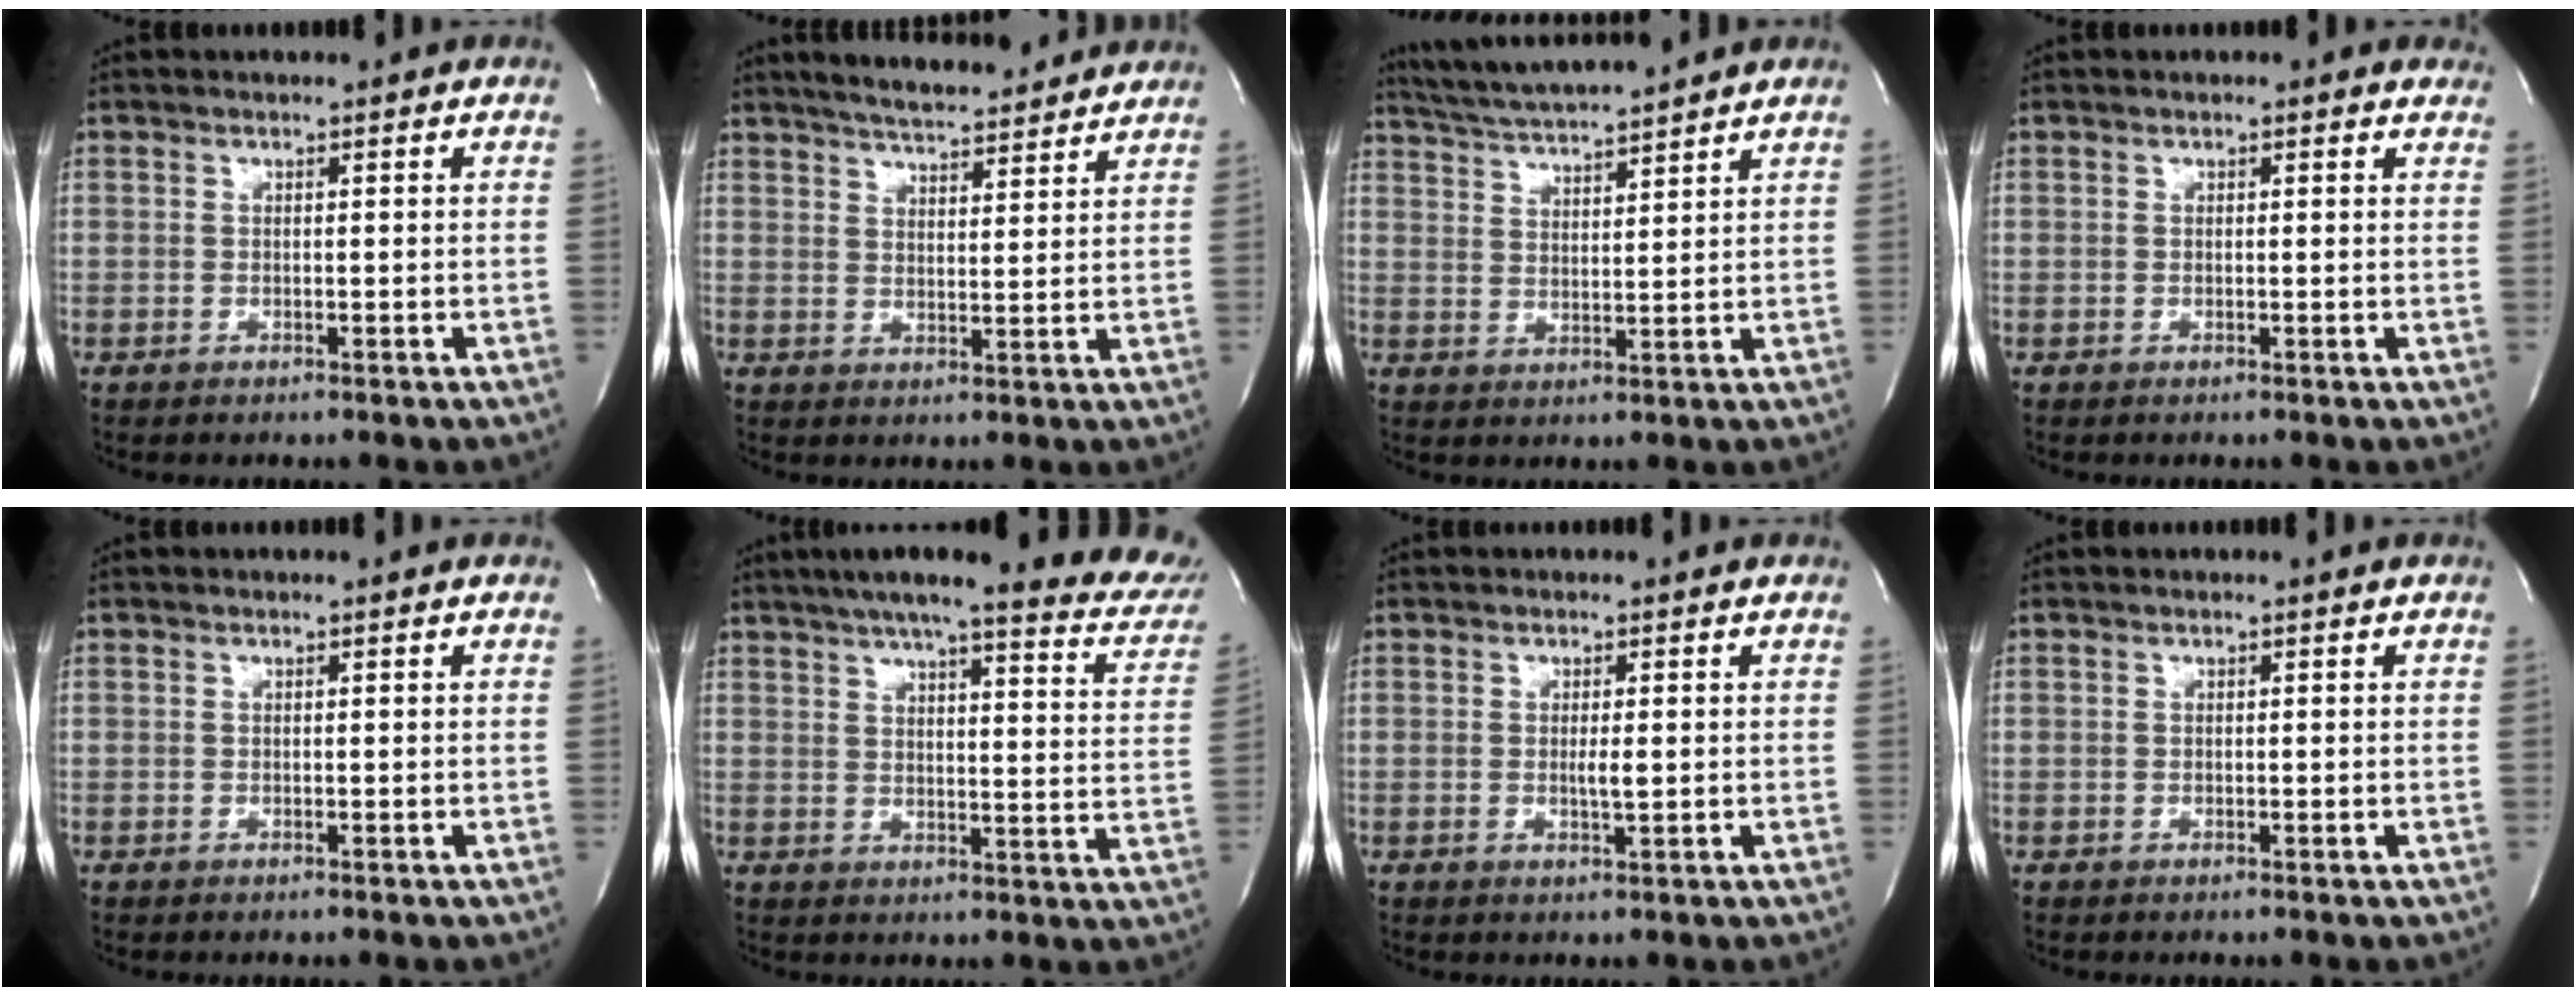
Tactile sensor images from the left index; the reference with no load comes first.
{"total": 11.8, "force": [10.6, 1.8, 4.7], "torque": [-0.076, 0.006, 0.149]}
{"total": 9.7, "force": [9.0, -0.8, 3.5], "torque": [-0.069, 0.015, 0.152]}
{"total": 1.9, "force": [1.4, 0.9, 0.9], "torque": [-0.005, 0.004, 0.005]}
{"total": 0.0}
{"total": 25.6, "force": [21.1, 3.5, 13.9], "torque": [-0.194, -0.025, 0.246]}
{"total": 1.8, "force": [-0.1, 0.2, 1.8], "torque": [-0.034, -0.006, -0.003]}
{"total": 0.0}